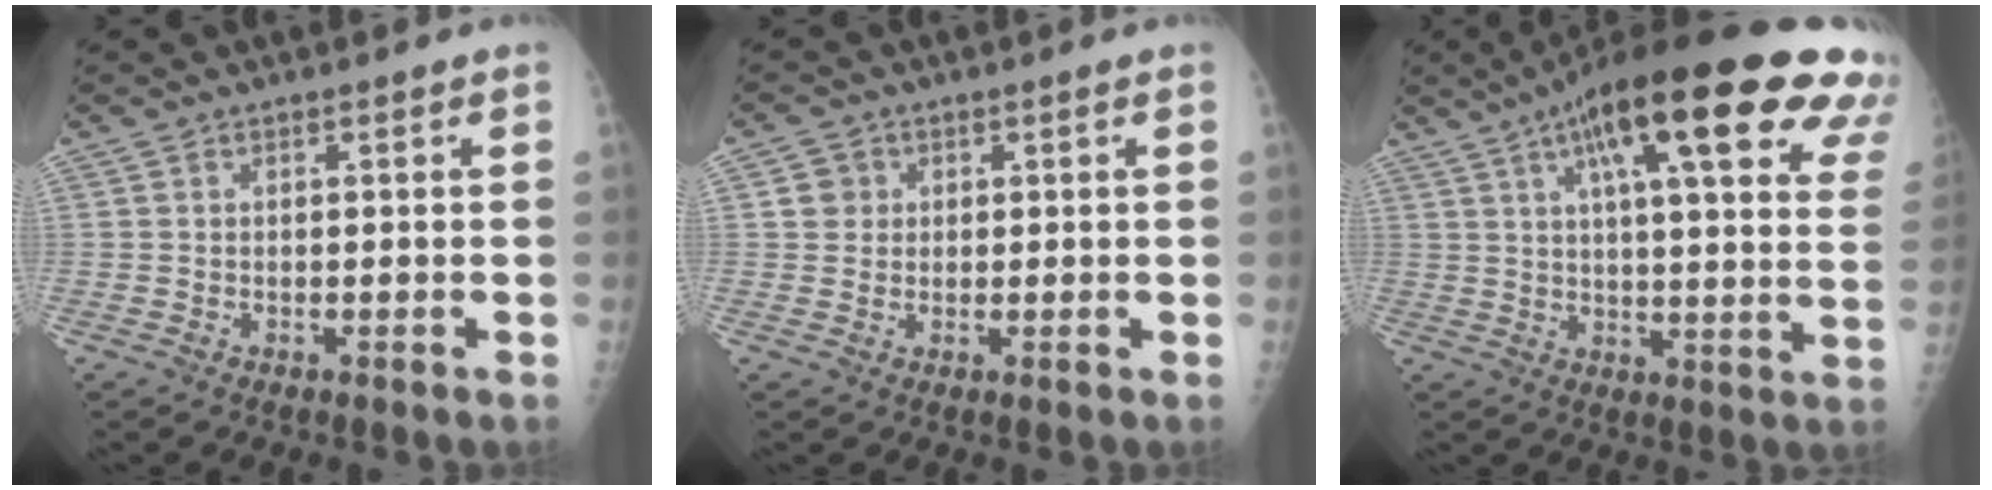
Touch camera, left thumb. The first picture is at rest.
{"total": 3.0, "force": [0.8, 2.8, 0.7], "torque": [0.007, 0.000, 0.009]}
{"total": 30.0, "force": [16.3, 7.4, 24.0], "torque": [-0.286, 0.000, 0.219]}